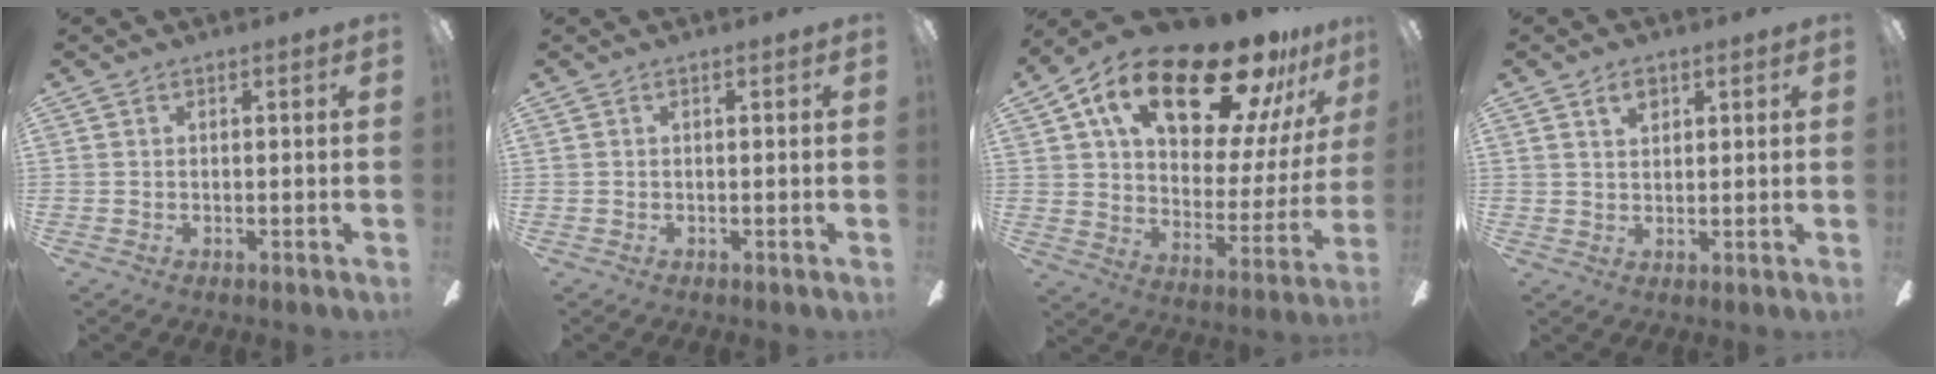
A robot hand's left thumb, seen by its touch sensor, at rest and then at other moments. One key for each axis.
{"total": 0.0}
{"total": 24.8, "fx": 16.1, "fy": 10.8, "fz": 15.5, "tx": -0.248, "ty": -0.093, "tz": 0.269}
{"total": 3.6, "fx": 2.2, "fy": 2.1, "fz": 1.8, "tx": -0.025, "ty": 0.001, "tz": 0.036}